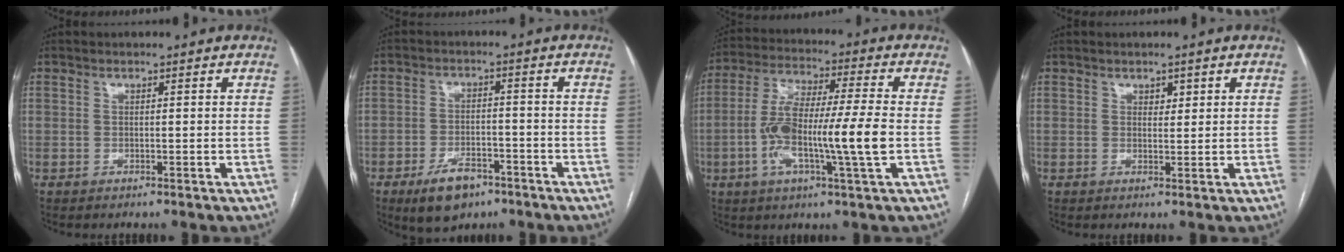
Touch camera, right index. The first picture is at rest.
{"total": 7.5, "force": [-4.8, 3.8, 4.2], "torque": [-0.078, -0.001, -0.074]}
{"total": 14.3, "force": [-2.7, 0.6, 14.0], "torque": [-0.270, 0.004, -0.055]}
{"total": 1.3, "force": [0.7, 0.8, 0.7], "torque": [-0.009, -0.001, 0.011]}